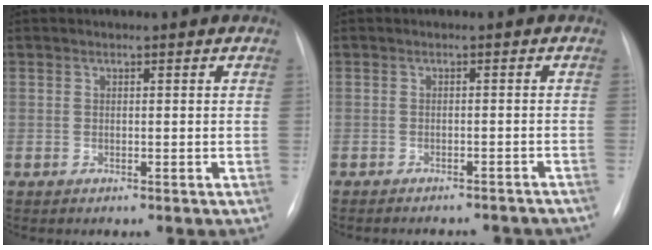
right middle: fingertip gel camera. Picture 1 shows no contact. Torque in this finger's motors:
{"motor_torque": [0.79, -0.80, 0.09, 0.04]}